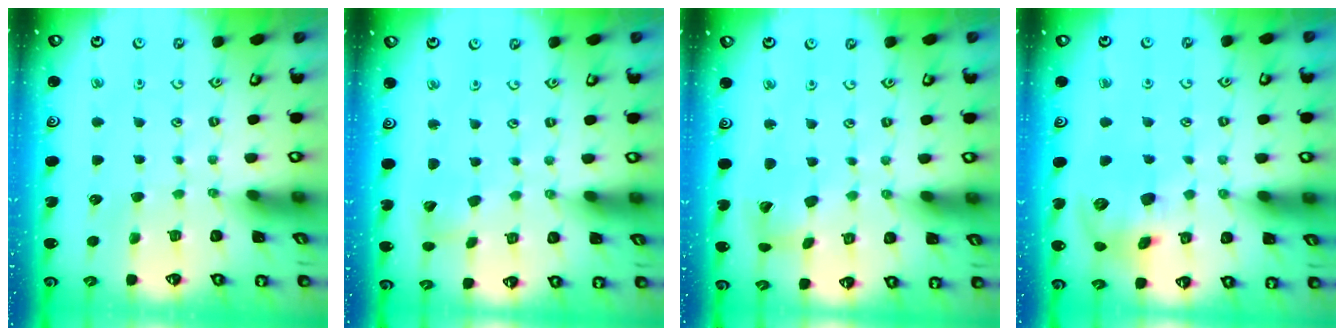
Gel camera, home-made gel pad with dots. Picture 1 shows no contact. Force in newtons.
{"total": 3.0, "press": 3.0, "slide": 0.2}
{"total": 8.0, "press": 8.0, "slide": 1.0}
{"total": 11.9, "press": 11.8, "slide": 1.9}